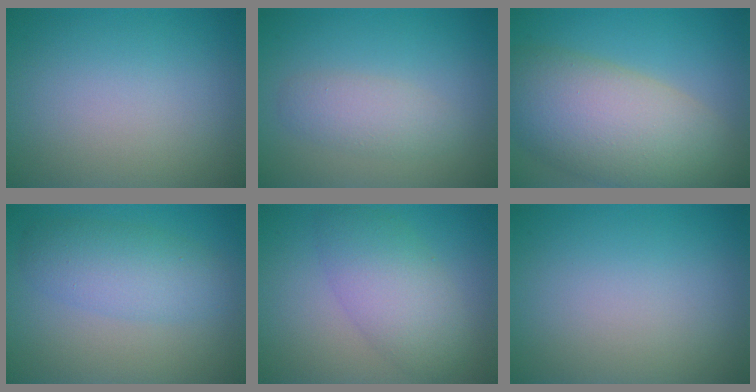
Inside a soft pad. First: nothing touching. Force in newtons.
{"total": 2.3, "press": 2.3, "slide": 0.1}
{"total": 11.0, "press": 10.9, "slide": 0.9}
{"total": 4.1, "press": 4.1, "slide": 0.1}
{"total": 5.1, "press": 5.1, "slide": 0.2}
{"total": 0.0}